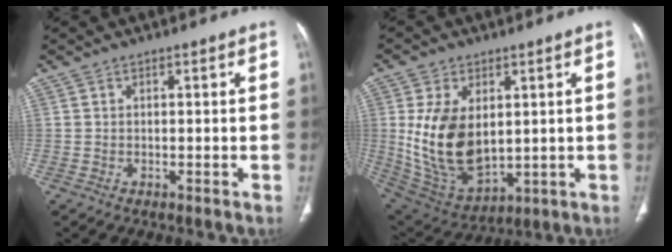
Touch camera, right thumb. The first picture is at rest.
{"total": 16.1, "force": [1.7, 9.9, 12.5], "torque": [-0.213, -0.015, 0.059]}